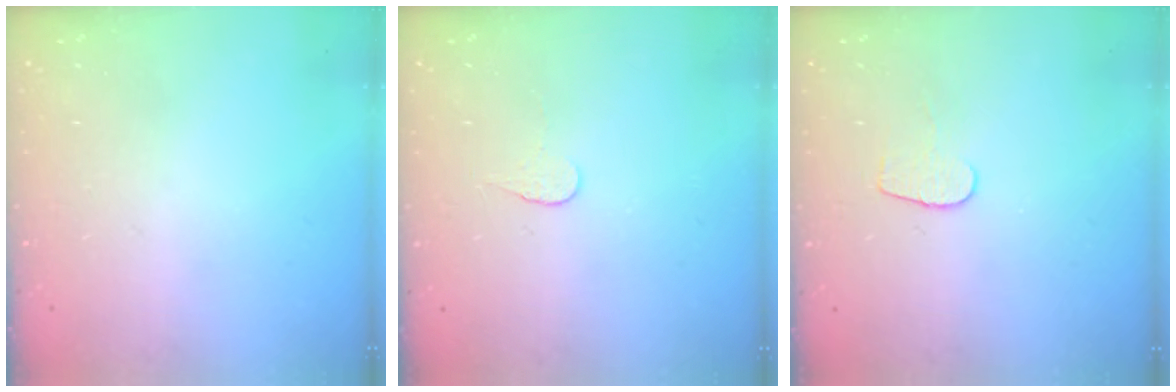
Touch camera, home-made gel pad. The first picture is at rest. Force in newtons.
{"total": 3.9, "press": 3.9, "slide": 0.4}
{"total": 5.4, "press": 5.4, "slide": 0.6}